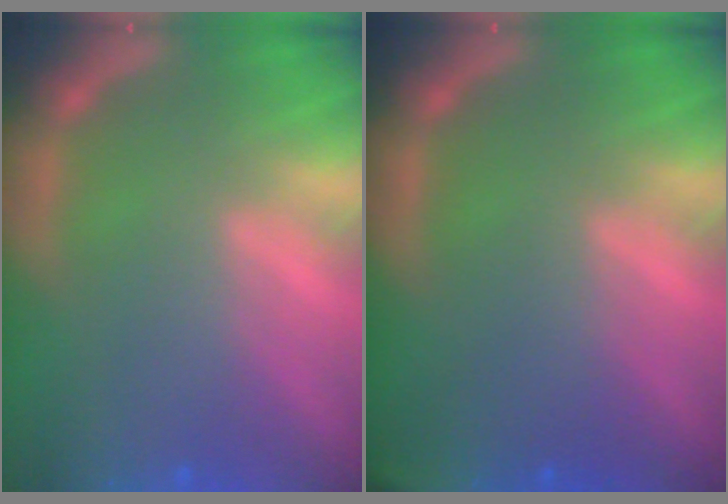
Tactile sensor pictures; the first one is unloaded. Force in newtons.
{"total": 1.9}